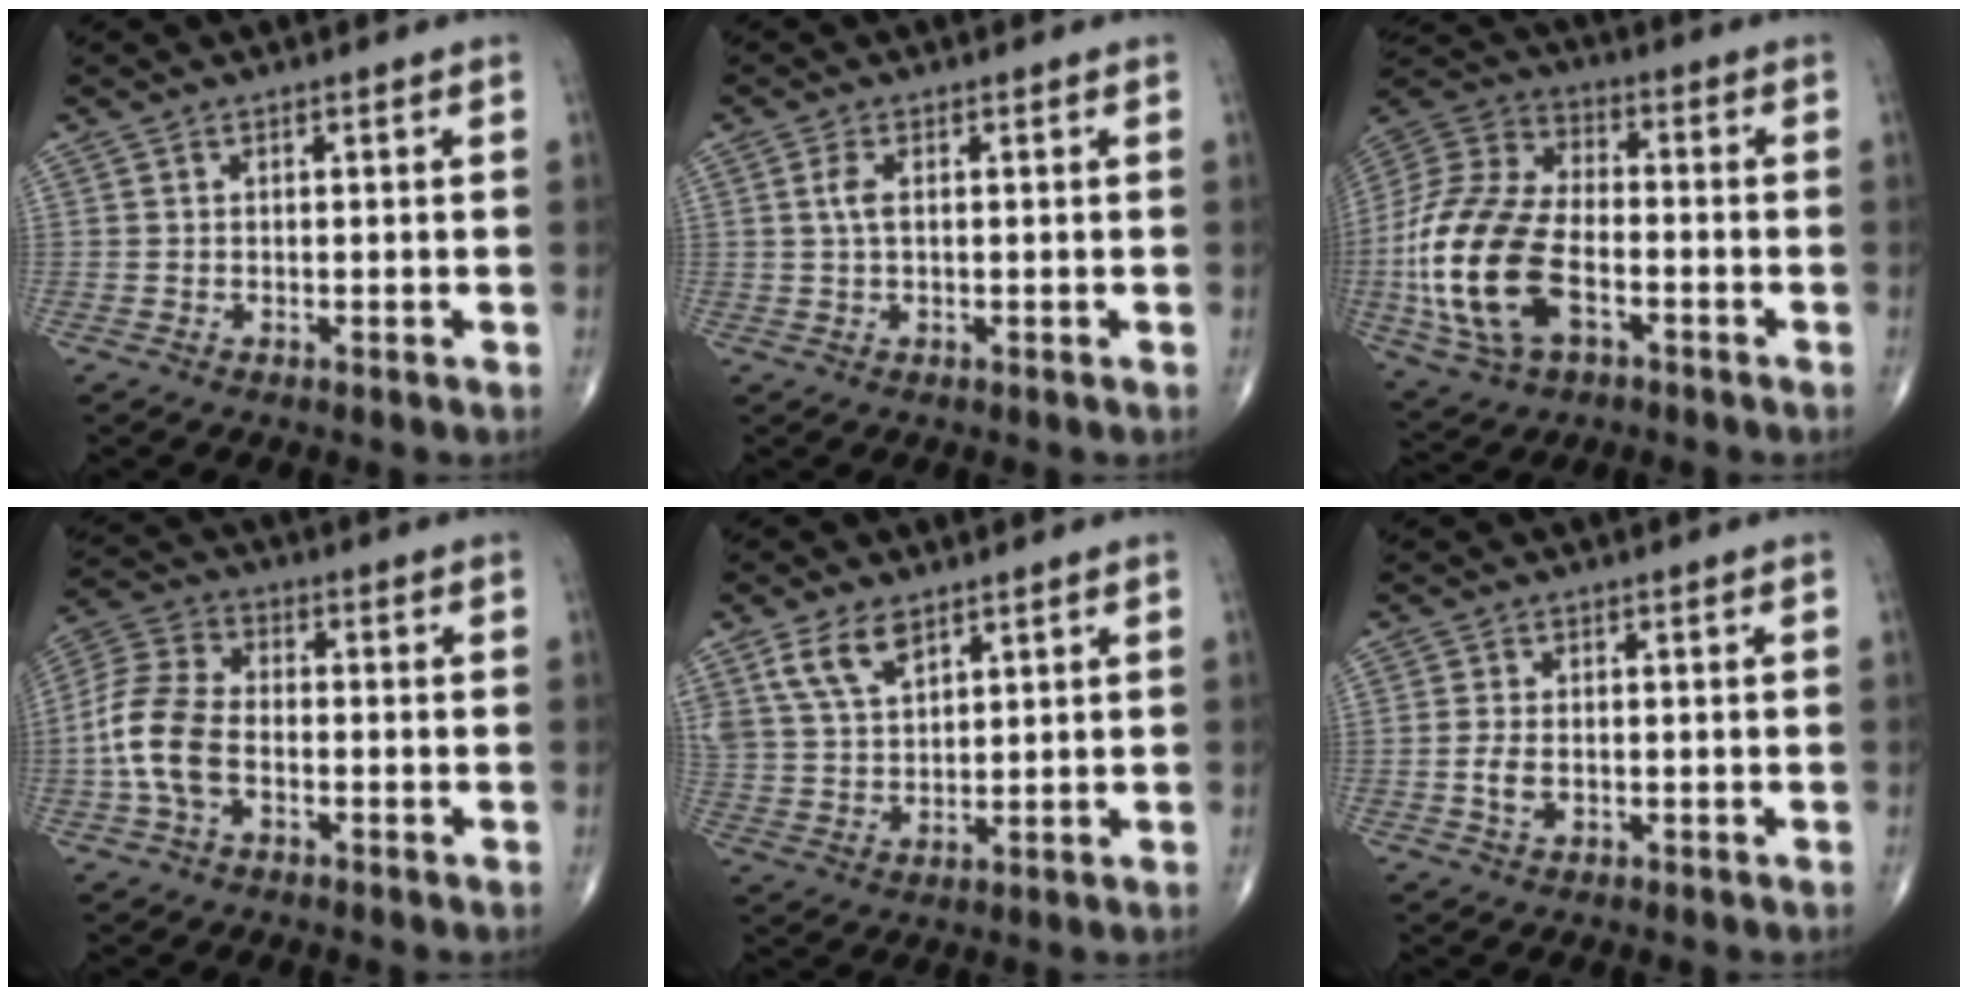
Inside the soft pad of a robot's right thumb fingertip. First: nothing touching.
{"total": 2.5, "force": [0.4, 1.1, 2.2], "torque": [-0.053, 0.006, 0.009]}
{"total": 22.0, "force": [-5.6, 12.6, 17.2], "torque": [-0.371, 0.013, -0.101]}
{"total": 10.9, "force": [-2.5, 6.7, 8.1], "torque": [-0.177, 0.028, -0.057]}
{"total": 7.8, "force": [4.7, 4.0, 4.7], "torque": [-0.084, -0.015, 0.099]}
{"total": 3.2, "force": [-0.6, 1.9, 2.4], "torque": [-0.052, 0.001, -0.011]}